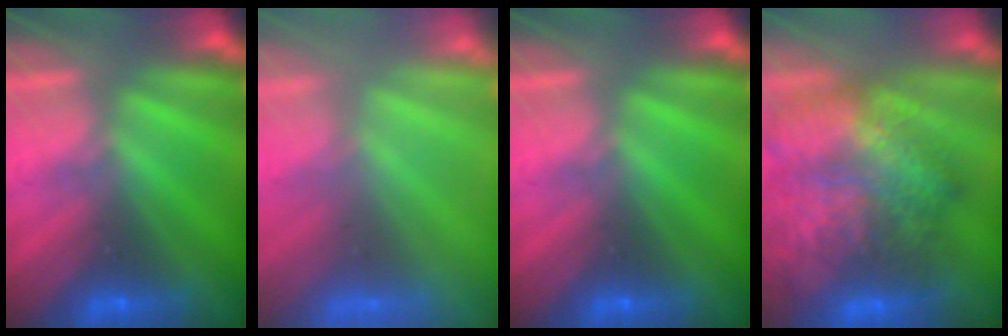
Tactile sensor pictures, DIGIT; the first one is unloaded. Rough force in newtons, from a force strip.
{"total": 8.3}
{"total": 0.0}
{"total": 9.2}